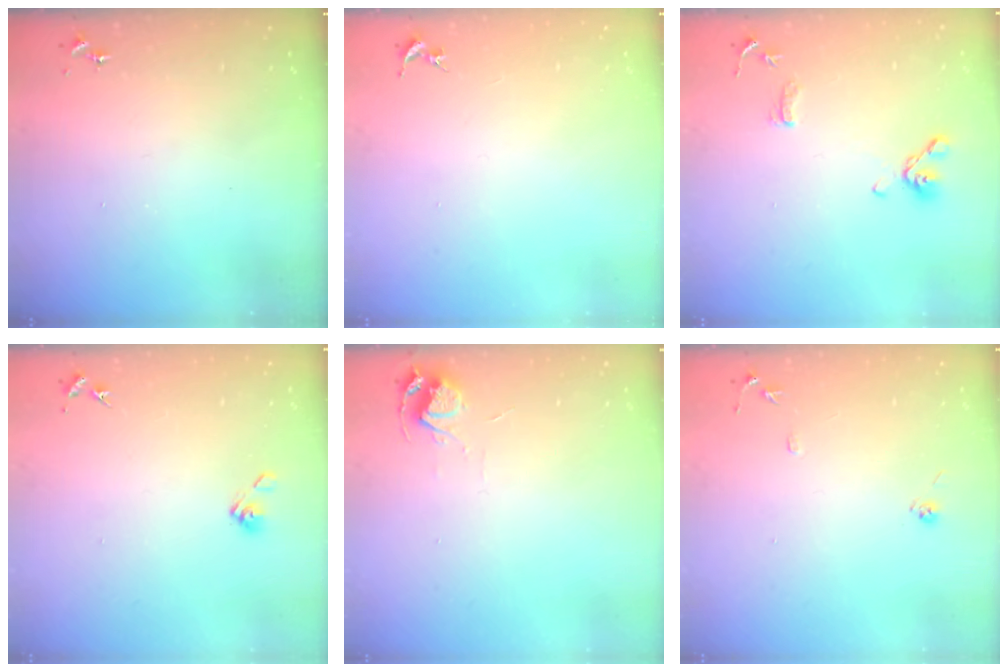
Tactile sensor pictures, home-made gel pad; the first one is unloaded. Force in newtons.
{"total": 0.0}
{"total": 11.8, "press": 11.7, "slide": 1.9}
{"total": 5.6, "press": 5.1, "slide": 2.3}
{"total": 5.8, "press": 5.8, "slide": 0.6}
{"total": 7.1, "press": 7.0, "slide": 0.8}